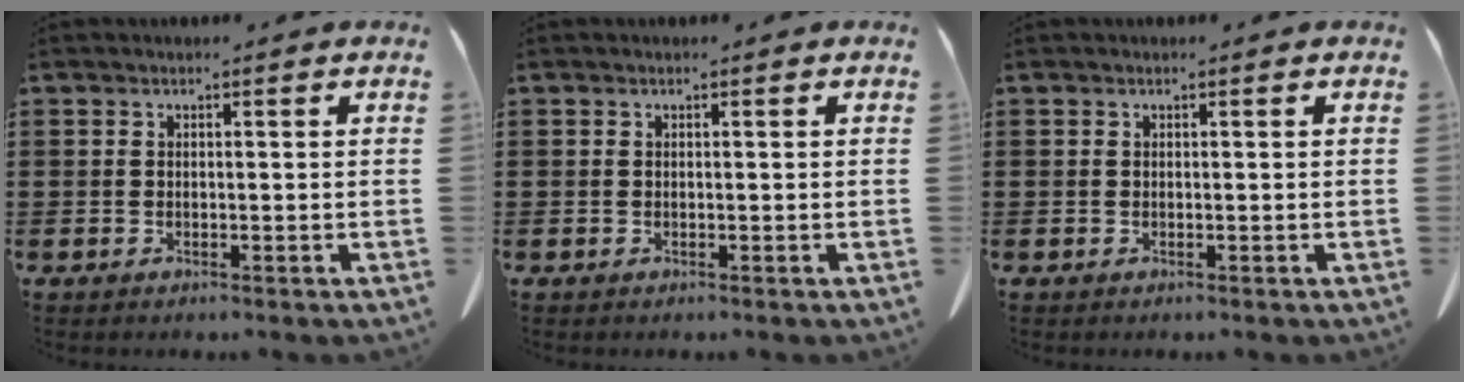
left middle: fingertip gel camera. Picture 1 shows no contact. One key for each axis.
{"total": 0.0}
{"total": 0.0}